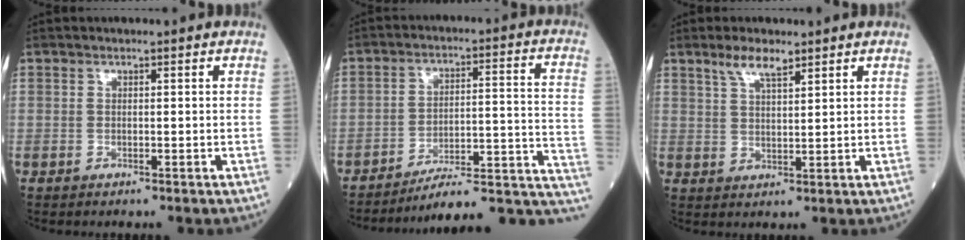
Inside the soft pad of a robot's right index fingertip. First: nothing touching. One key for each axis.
{"total": 15.8, "fx": -13.5, "fy": 2.2, "fz": 7.8, "tx": -0.050, "ty": 0.058, "tz": -0.183}
{"total": 4.4, "fx": 3.3, "fy": 0.9, "fz": 2.8, "tx": -0.060, "ty": 0.005, "tz": 0.065}